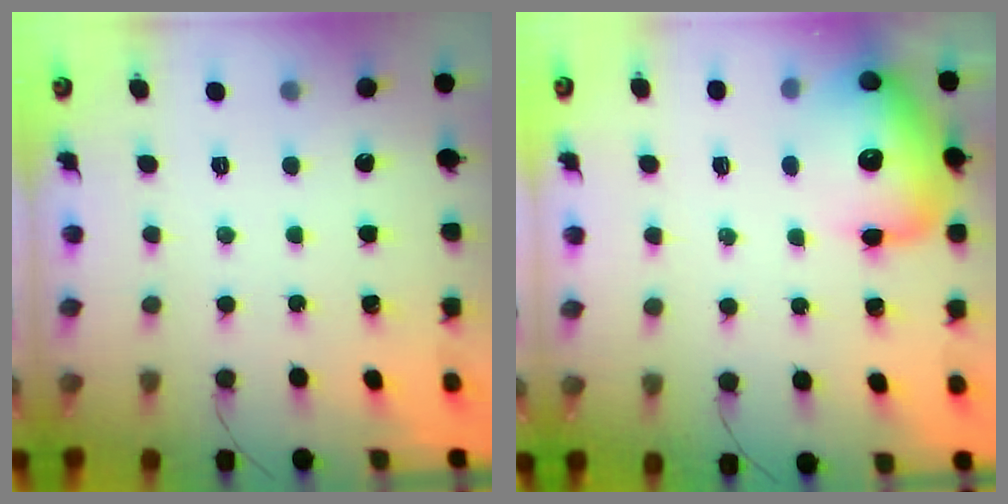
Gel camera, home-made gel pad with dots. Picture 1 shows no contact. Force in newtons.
{"total": 18.0, "press": 17.8, "slide": 2.6}